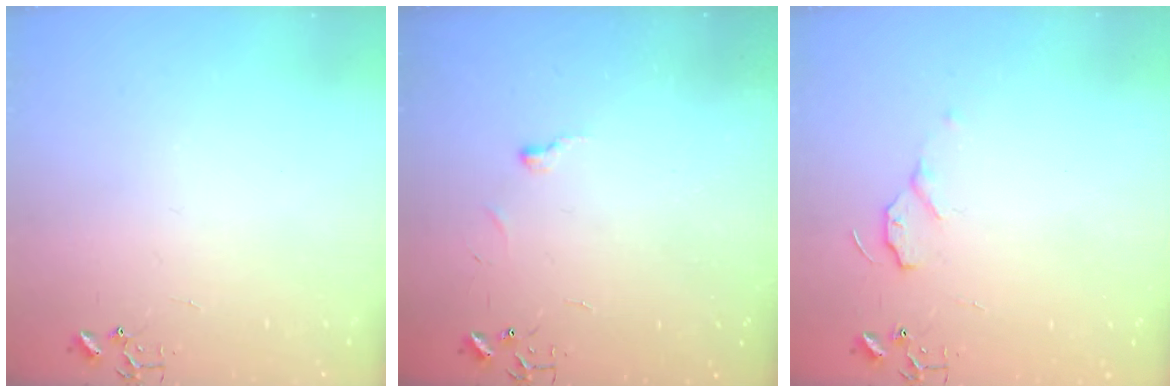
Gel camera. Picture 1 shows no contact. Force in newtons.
{"total": 3.8, "press": 3.8, "slide": 0.5}
{"total": 7.0, "press": 6.9, "slide": 0.8}